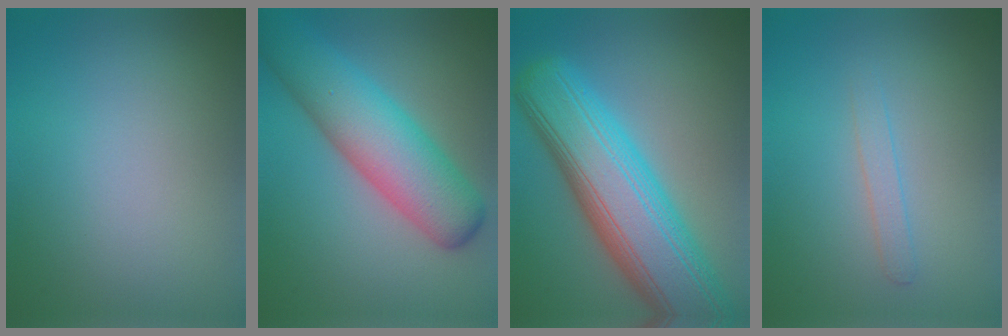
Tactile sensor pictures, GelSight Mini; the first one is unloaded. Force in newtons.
{"total": 9.1, "press": 9.1, "slide": 0.2}
{"total": 12.6, "press": 12.6, "slide": 0.4}
{"total": 1.2, "press": 1.2, "slide": 0.1}